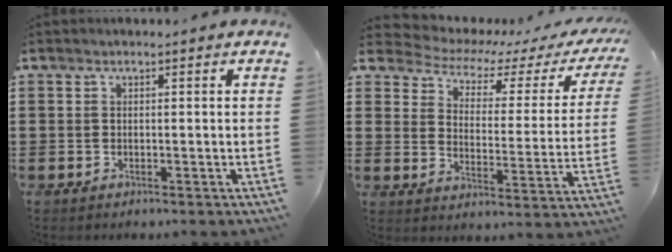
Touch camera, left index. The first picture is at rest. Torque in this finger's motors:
{"motor_torque": [2.14, 0.00, 0.03, -0.11]}